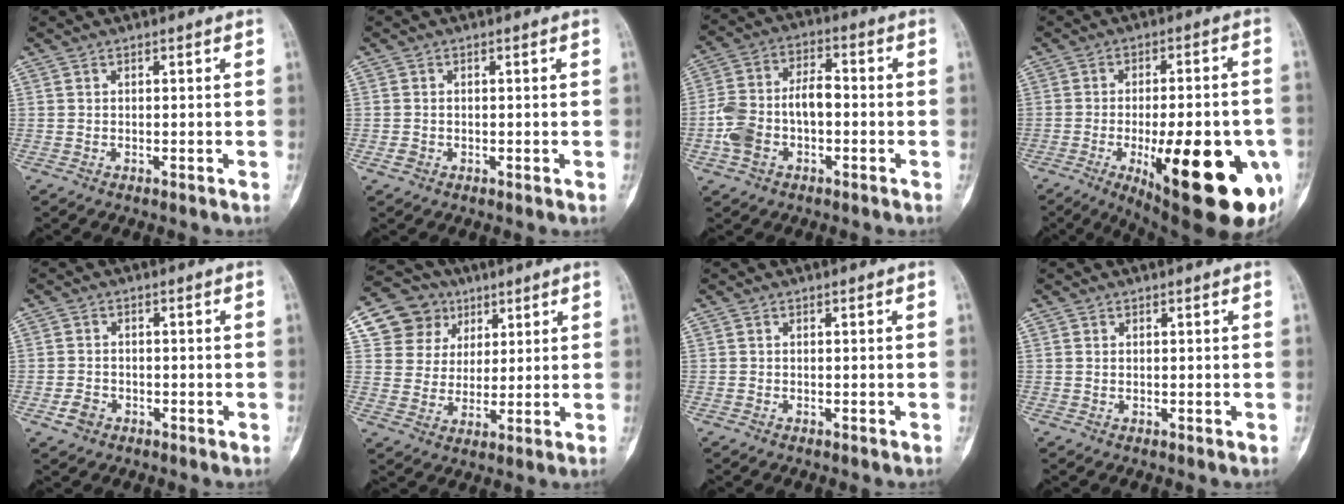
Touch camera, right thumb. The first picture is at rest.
{"total": 1.2, "force": [-0.5, 1.0, 0.3], "torque": [-0.004, 0.004, -0.008]}
{"total": 11.6, "force": [-2.2, 7.1, 8.9], "torque": [-0.175, 0.041, -0.045]}
{"total": 26.4, "force": [-8.4, 8.8, 23.4], "torque": [-0.271, -0.005, -0.095]}
{"total": 2.8, "force": [-1.3, 2.2, 0.9], "torque": [-0.013, 0.012, -0.022]}
{"total": 11.2, "force": [5.1, 9.7, 2.2], "torque": [-0.002, -0.009, 0.094]}
{"total": 0.0}
{"total": 0.0}